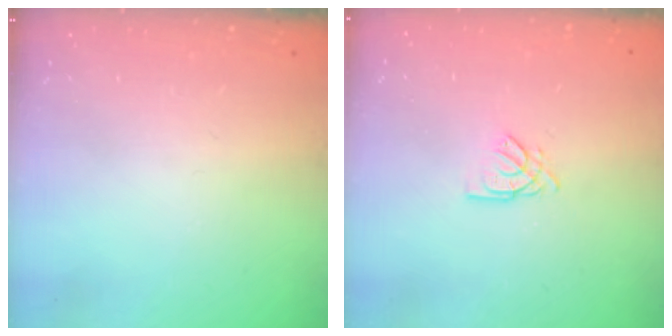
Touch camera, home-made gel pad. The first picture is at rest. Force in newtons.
{"total": 2.6, "press": 2.6, "slide": 0.1}